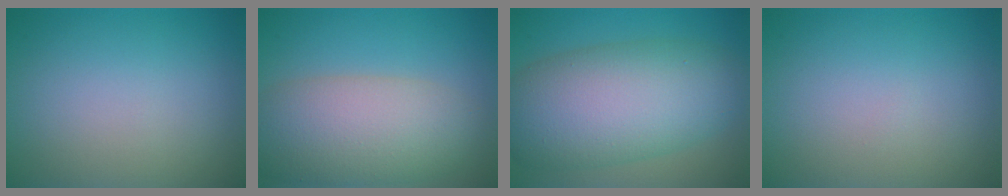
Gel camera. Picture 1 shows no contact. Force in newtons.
{"total": 8.1, "press": 8.1, "slide": 0.8}
{"total": 10.8, "press": 10.8, "slide": 0.4}
{"total": 0.0}